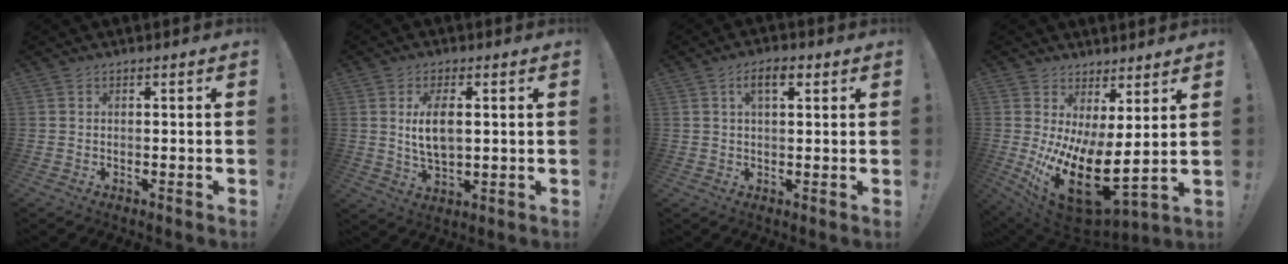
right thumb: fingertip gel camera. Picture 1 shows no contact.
{"total": 7.7, "force": [1.4, 3.7, 6.6], "torque": [-0.106, -0.009, 0.017]}
{"total": 5.5, "force": [2.2, 2.3, 4.4], "torque": [-0.071, 0.002, 0.035]}
{"total": 15.9, "force": [-0.4, 5.8, 14.8], "torque": [-0.255, -0.040, 0.002]}